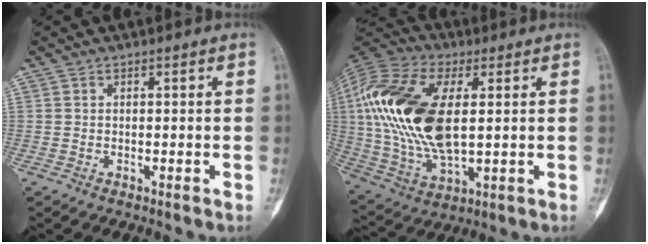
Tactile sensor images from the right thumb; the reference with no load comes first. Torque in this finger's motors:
{"motor_torque": [-0.88, 2.87, 2.38, 0.39, 0.83]}